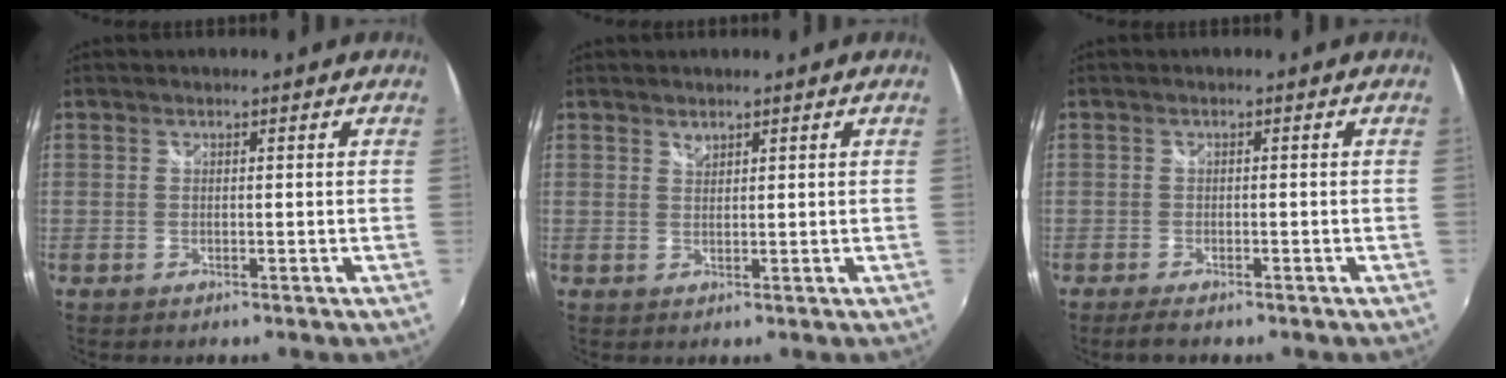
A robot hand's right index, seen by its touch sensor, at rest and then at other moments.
{"total": 1.2, "force": [1.0, 0.5, 0.3], "torque": [-0.002, 0.001, 0.018]}
{"total": 3.2, "force": [-2.5, 0.9, 1.7], "torque": [-0.039, -0.013, -0.044]}